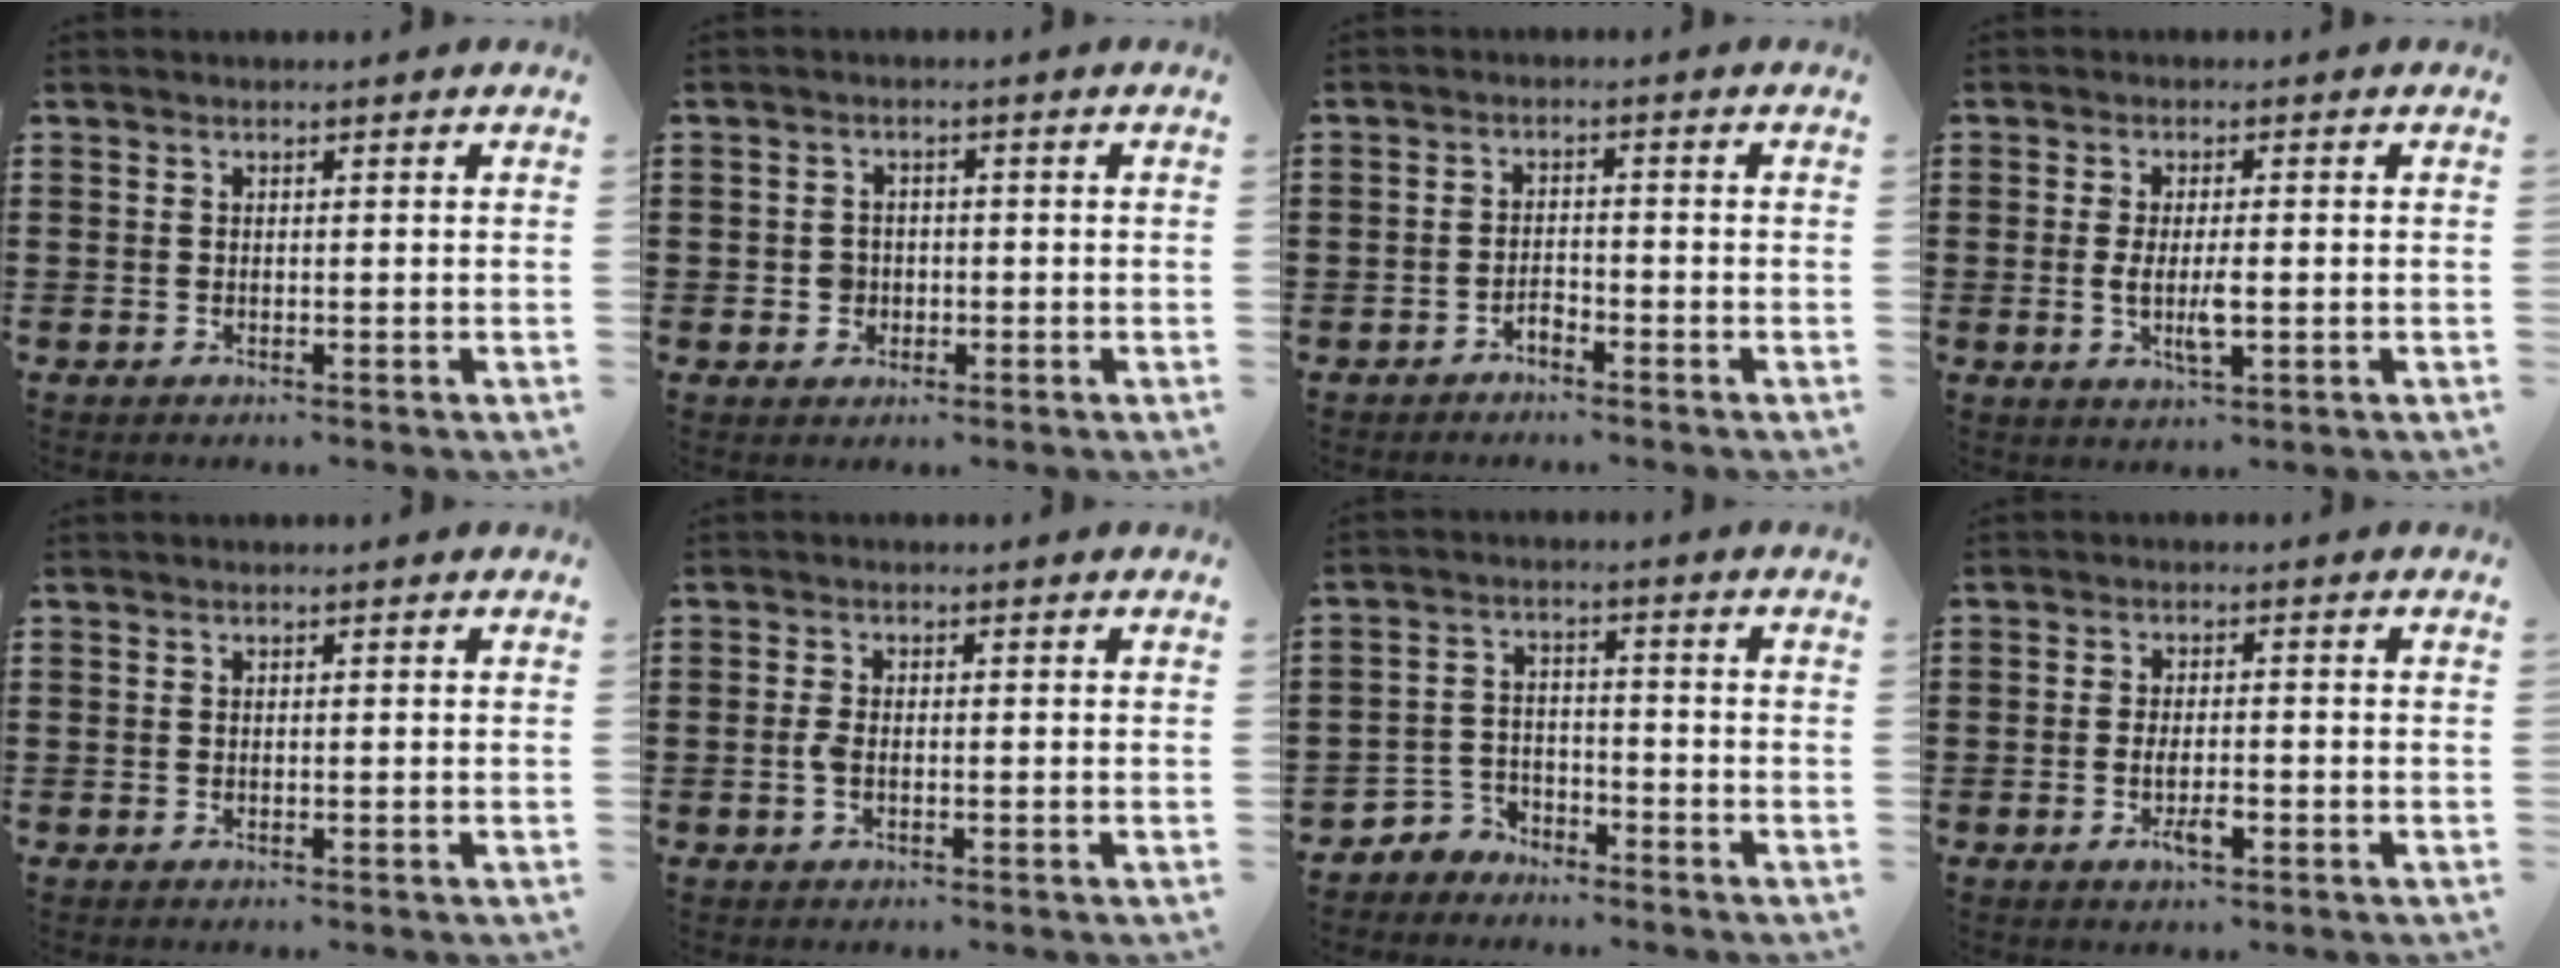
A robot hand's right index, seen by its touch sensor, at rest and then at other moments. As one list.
[{"total": 2.4, "force": [-0.6, 2.2, 0.8], "torque": [-0.022, 0.006, -0.015]}, {"total": 1.8, "force": [-1.6, 0.6, 0.5], "torque": [-0.016, 0.001, -0.034]}, {"total": 4.5, "force": [-0.7, 1.1, 4.3], "torque": [-0.089, -0.006, -0.016]}, {"total": 0.0}, {"total": 2.1, "force": [-0.5, 1.0, 1.8], "torque": [-0.042, -0.002, -0.012]}, {"total": 3.8, "force": [-3.4, 1.7, 0.1], "torque": [-0.020, 0.002, -0.075]}, {"total": 3.5, "force": [-1.3, 1.1, 3.1], "torque": [-0.059, 0.001, -0.024]}]